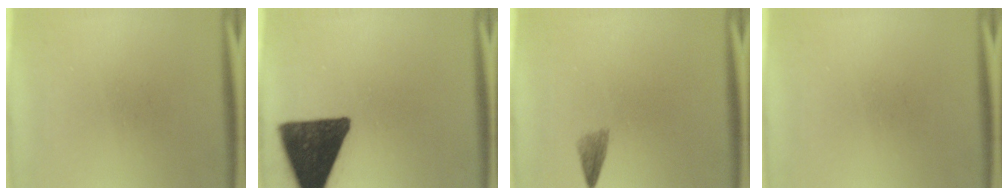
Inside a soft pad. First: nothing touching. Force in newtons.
{"total": 16.7}
{"total": 1.7}
{"total": 0.0}